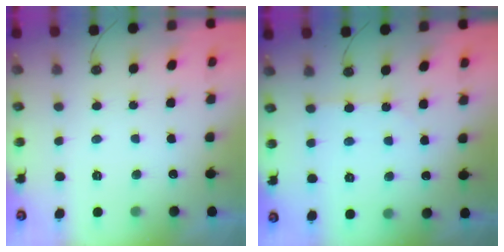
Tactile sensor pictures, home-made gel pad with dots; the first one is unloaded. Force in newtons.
{"total": 2.2, "press": 2.2, "slide": 0.4}